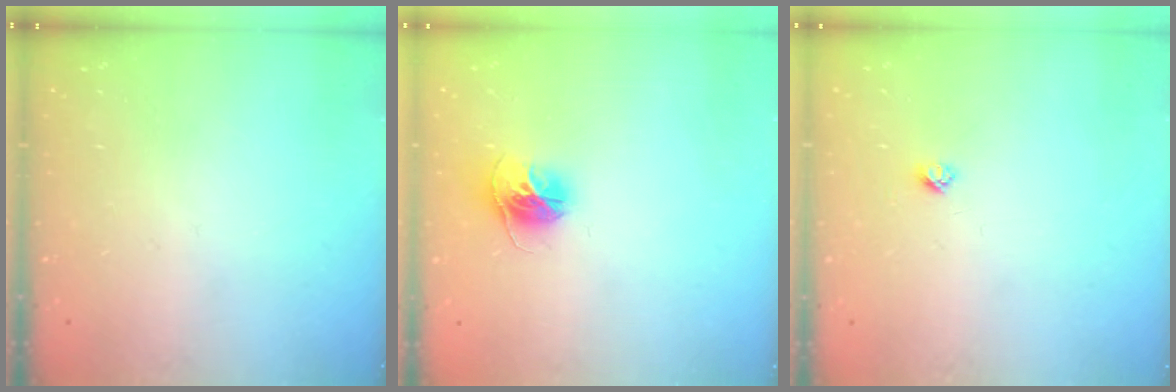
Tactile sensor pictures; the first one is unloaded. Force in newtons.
{"total": 11.2, "press": 11.2, "slide": 1.1}
{"total": 2.7, "press": 2.6, "slide": 0.3}